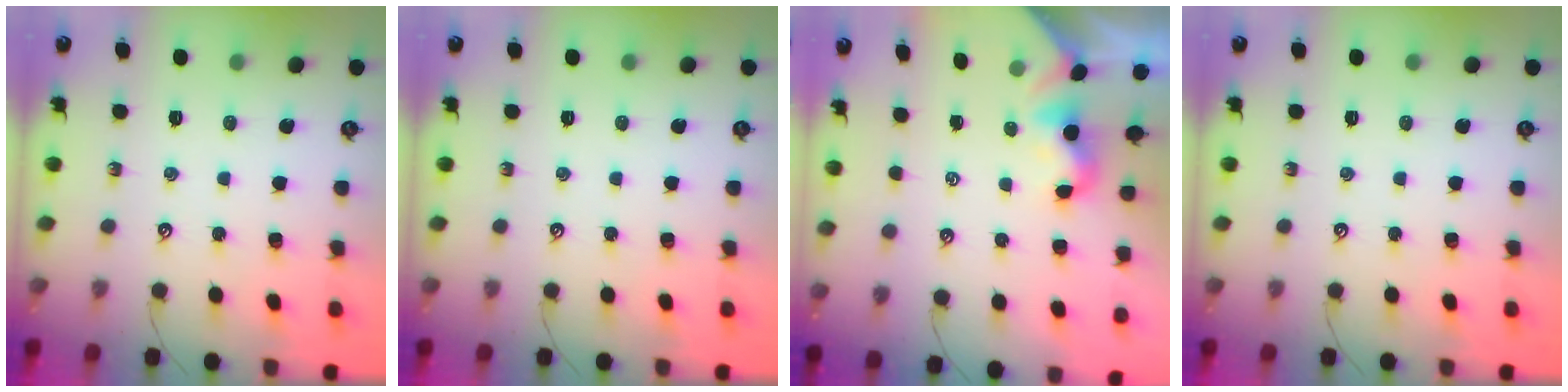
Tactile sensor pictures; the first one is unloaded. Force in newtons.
{"total": 0.0}
{"total": 2.0, "press": 2.0, "slide": 0.4}
{"total": 0.0}